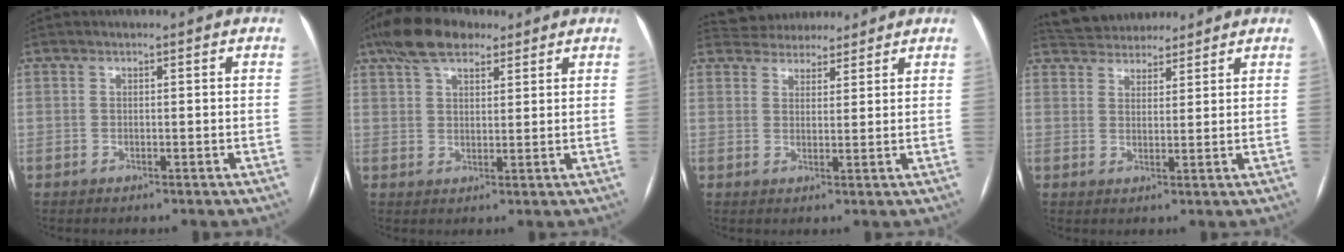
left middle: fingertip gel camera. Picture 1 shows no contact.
{"total": 8.5, "force": [6.0, 3.6, 4.9], "torque": [-0.096, 0.029, 0.106]}
{"total": 7.6, "force": [6.9, 2.9, 1.3], "torque": [-0.015, 0.025, 0.103]}
{"total": 9.0, "force": [8.2, 3.0, 2.1], "torque": [-0.035, 0.029, 0.132]}